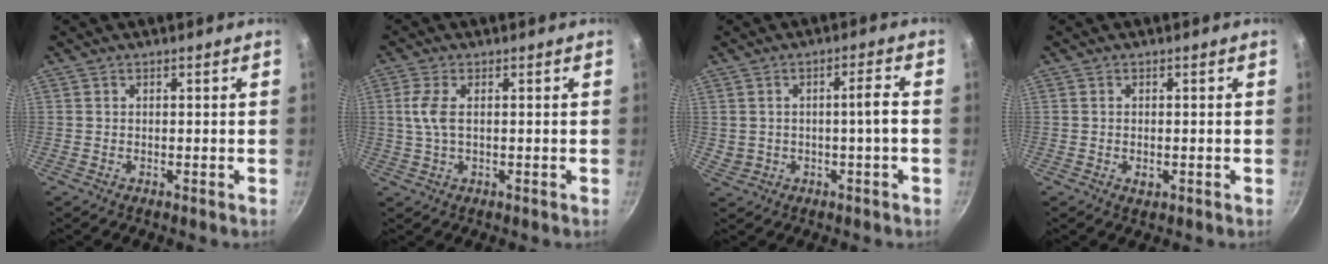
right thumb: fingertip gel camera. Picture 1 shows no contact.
{"total": 4.4, "force": [0.6, 1.9, 3.9], "torque": [-0.093, 0.004, 0.011]}
{"total": 4.8, "force": [-0.3, 1.4, 4.6], "torque": [-0.075, 0.020, 0.011]}
{"total": 1.6, "force": [-0.4, 0.9, 1.3], "torque": [-0.021, -0.001, -0.005]}